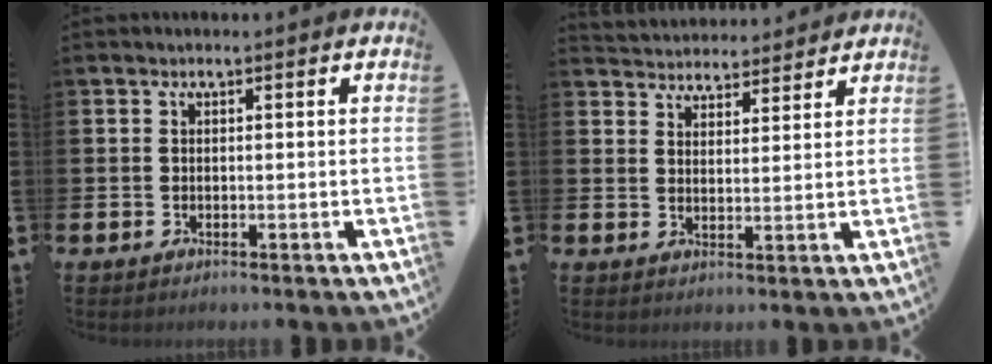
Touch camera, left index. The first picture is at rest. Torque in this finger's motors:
{"motor_torque": [1.05, -1.08, 0.08, 0.06]}